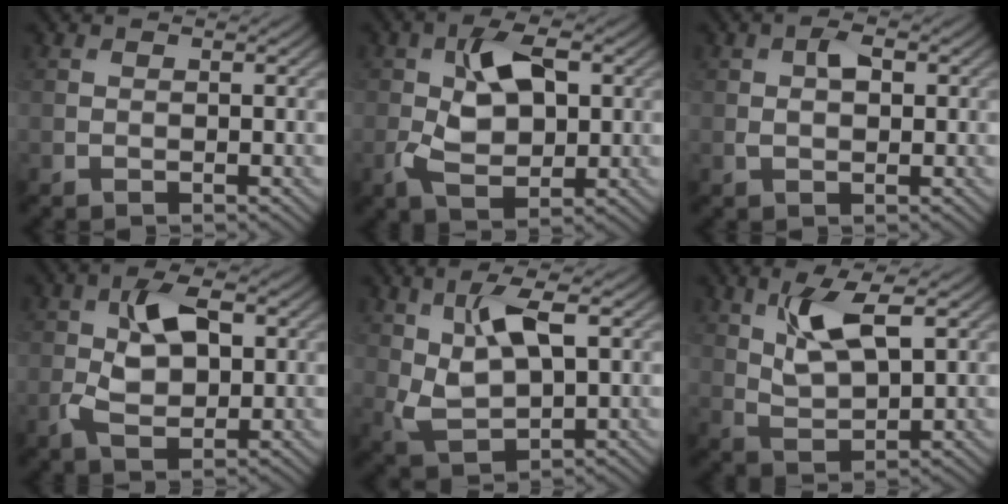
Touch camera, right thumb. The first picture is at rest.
{"total": 7.7, "force": [1.0, 4.5, 6.2], "torque": [-0.132, 0.000, 0.018]}
{"total": 2.5, "force": [0.5, 1.4, 2.0], "torque": [-0.041, 0.000, 0.009]}
{"total": 6.7, "force": [0.8, 3.8, 5.5], "torque": [-0.115, 0.002, 0.015]}
{"total": 8.1, "force": [2.5, 3.7, 6.8], "torque": [-0.146, 0.000, 0.048]}
{"total": 7.2, "force": [3.1, 2.7, 6.0], "torque": [-0.127, -0.004, 0.061]}